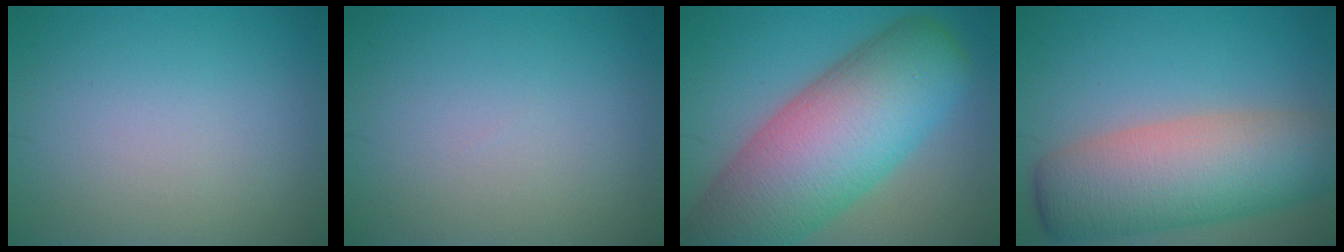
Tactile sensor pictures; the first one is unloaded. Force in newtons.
{"total": 0.0}
{"total": 14.3, "press": 14.3, "slide": 0.9}
{"total": 10.3, "press": 10.3, "slide": 0.4}